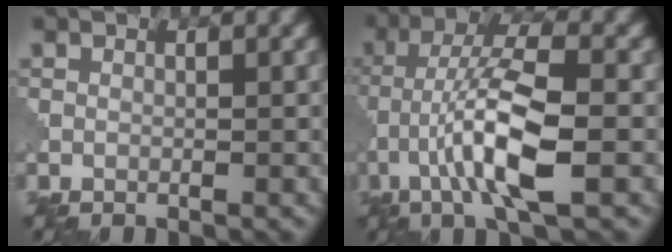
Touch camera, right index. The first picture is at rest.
{"total": 8.2, "force": [-2.5, 1.9, 7.6], "torque": [-0.141, 0.017, -0.053]}